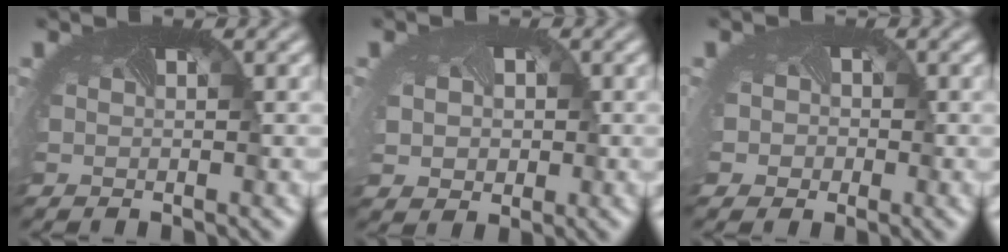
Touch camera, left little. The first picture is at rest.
{"total": 3.1, "force": [0.2, 2.7, 1.5], "torque": [-0.035, -0.007, 0.009]}
{"total": 3.1, "force": [-0.6, 2.9, 1.1], "torque": [-0.013, -0.005, -0.022]}